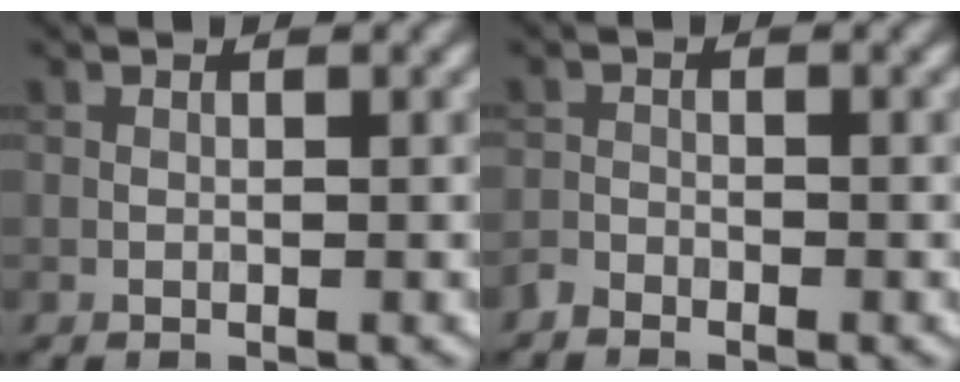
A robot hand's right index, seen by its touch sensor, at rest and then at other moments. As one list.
[{"total": 1.2, "force": [-1.2, 0.3, 0.2], "torque": [-0.003, 0.002, -0.027]}]